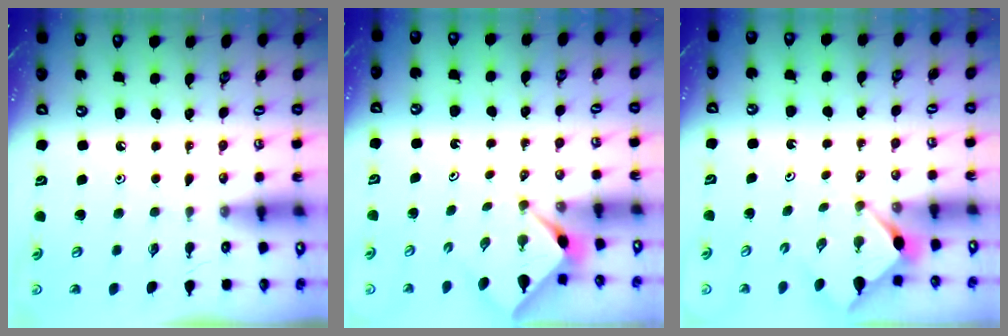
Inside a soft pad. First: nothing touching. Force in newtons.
{"total": 2.3, "press": 2.2, "slide": 0.3}
{"total": 2.9, "press": 2.9, "slide": 0.4}